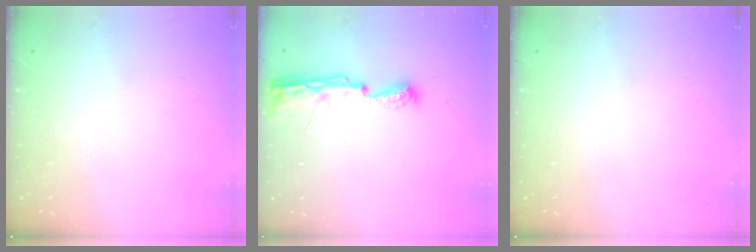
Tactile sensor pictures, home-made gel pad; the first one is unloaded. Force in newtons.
{"total": 8.9, "press": 8.5, "slide": 2.3}
{"total": 0.0}